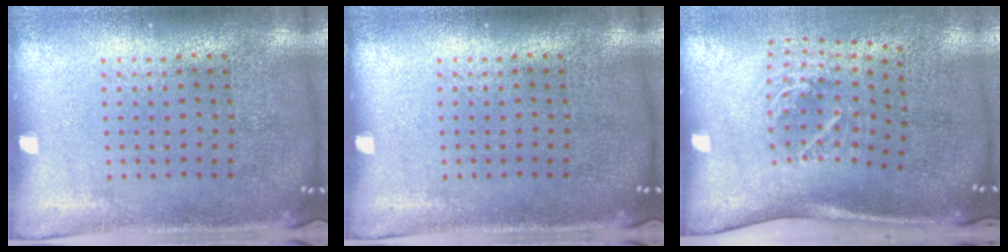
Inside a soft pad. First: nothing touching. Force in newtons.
{"total": 0.0}
{"total": 2.0, "press": 1.3, "slide": 1.5}